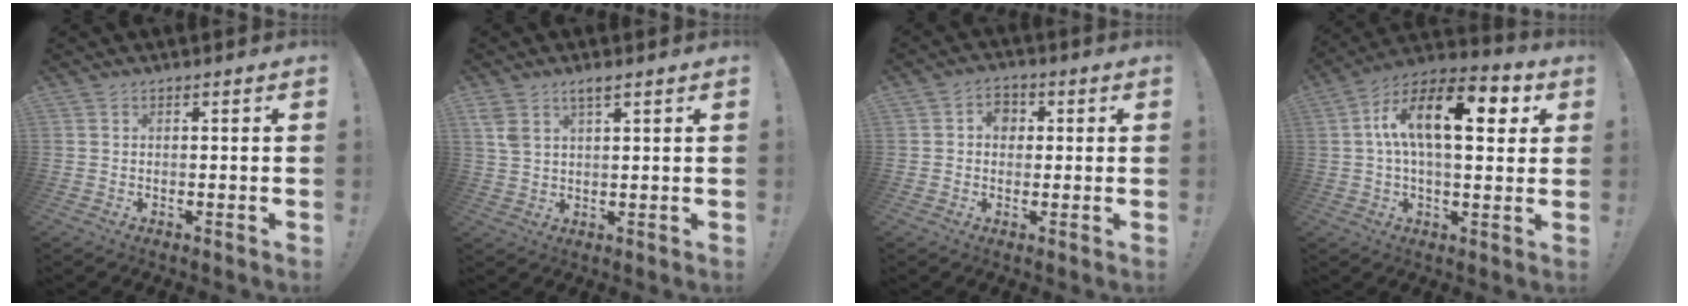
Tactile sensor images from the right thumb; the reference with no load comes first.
{"total": 4.3, "force": [2.8, 1.5, 3.0], "torque": [-0.052, -0.013, 0.051]}
{"total": 5.1, "force": [0.8, 4.3, 2.7], "torque": [-0.037, 0.004, 0.013]}
{"total": 18.6, "force": [4.7, 8.5, 15.9], "torque": [-0.271, -0.001, 0.068]}